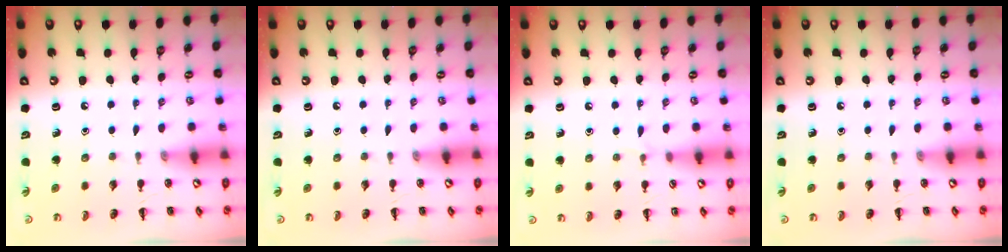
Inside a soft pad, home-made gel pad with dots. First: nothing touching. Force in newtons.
{"total": 0.0}
{"total": 3.4, "press": 3.2, "slide": 1.3}
{"total": 0.0}